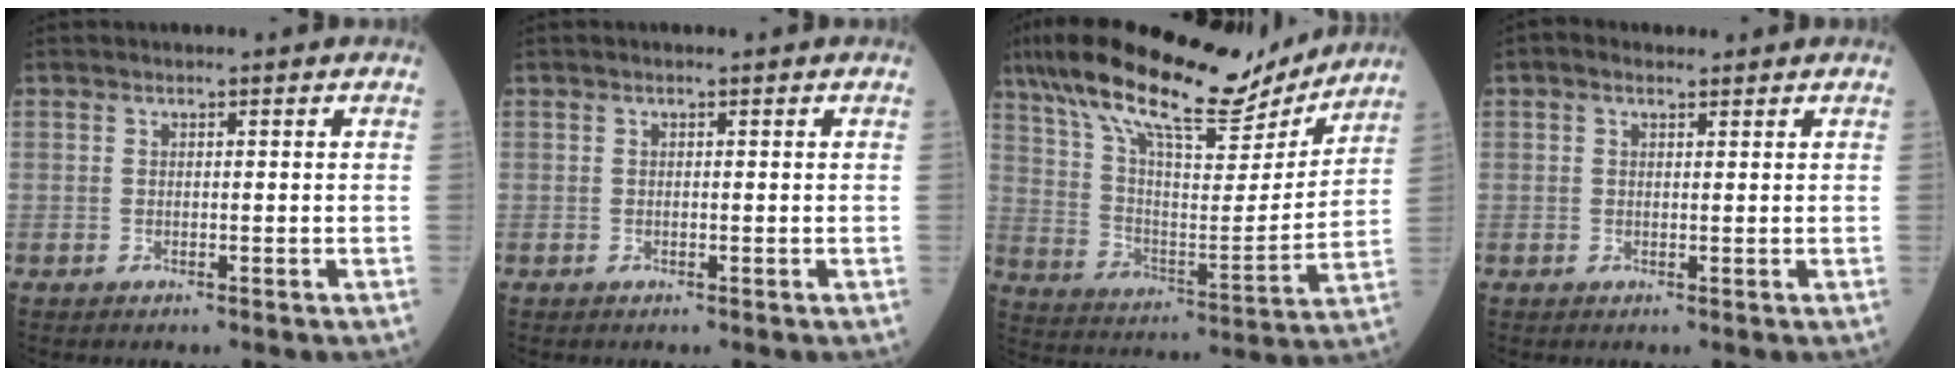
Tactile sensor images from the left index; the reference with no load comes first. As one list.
[{"total": 0.0}, {"total": 22.7, "force": [18.5, 5.2, 12.1], "torque": [-0.221, 0.018, 0.298]}, {"total": 1.6, "force": [1.0, 0.9, 0.9], "torque": [-0.024, 0.015, 0.014]}]